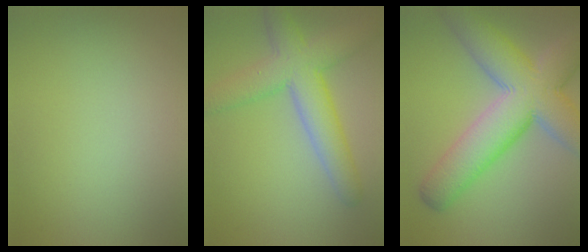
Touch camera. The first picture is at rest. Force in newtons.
{"total": 6.3, "press": 6.3, "slide": 0.2}
{"total": 10.9, "press": 10.9, "slide": 0.6}